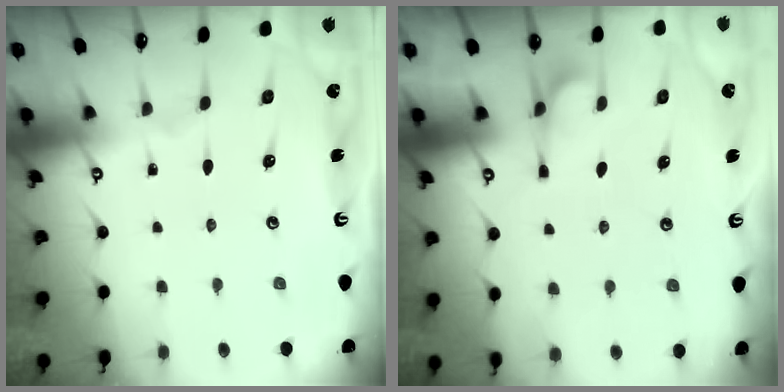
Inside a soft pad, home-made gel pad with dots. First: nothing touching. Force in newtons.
{"total": 2.4, "press": 2.2, "slide": 1.0}